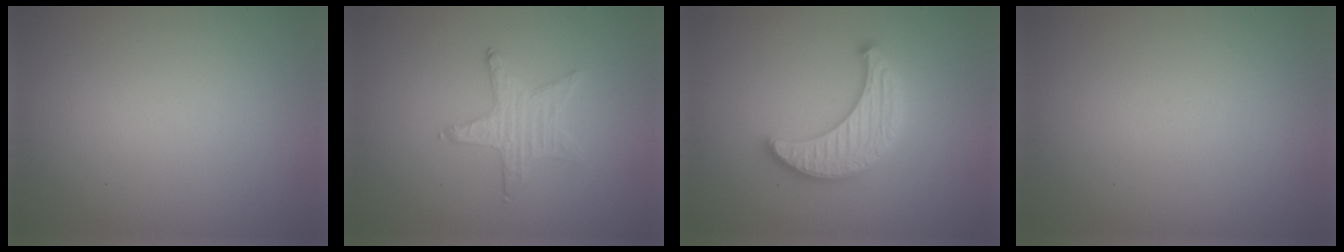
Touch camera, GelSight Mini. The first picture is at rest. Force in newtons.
{"total": 1.6, "press": 1.6, "slide": 0.2}
{"total": 4.4, "press": 4.3, "slide": 0.8}
{"total": 0.0}